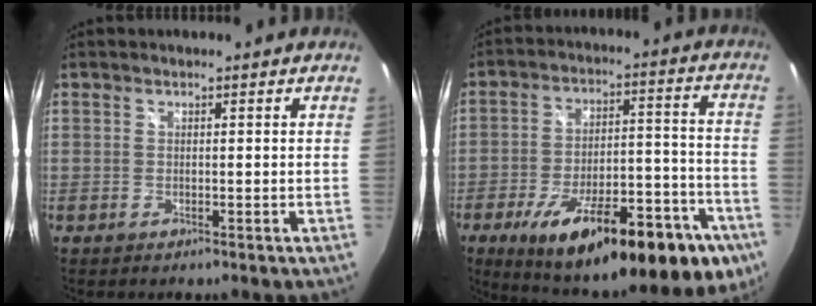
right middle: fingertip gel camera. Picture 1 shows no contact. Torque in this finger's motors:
{"motor_torque": [1.85, -0.29, 1.05, 0.21]}